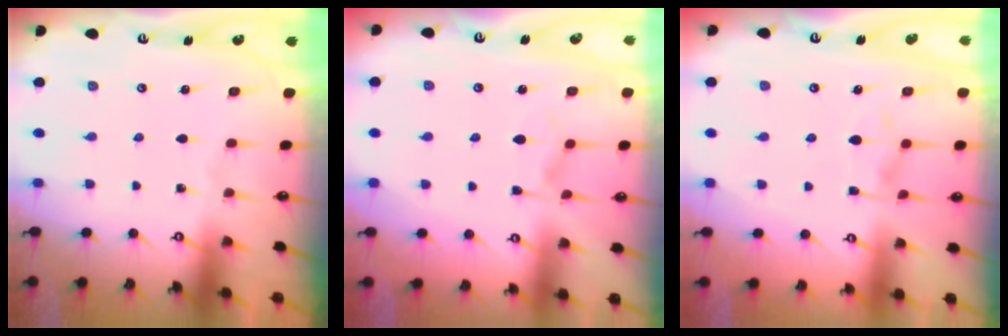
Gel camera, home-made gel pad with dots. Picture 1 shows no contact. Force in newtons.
{"total": 1.6, "press": 1.3, "slide": 0.9}
{"total": 2.0, "press": 1.4, "slide": 1.4}